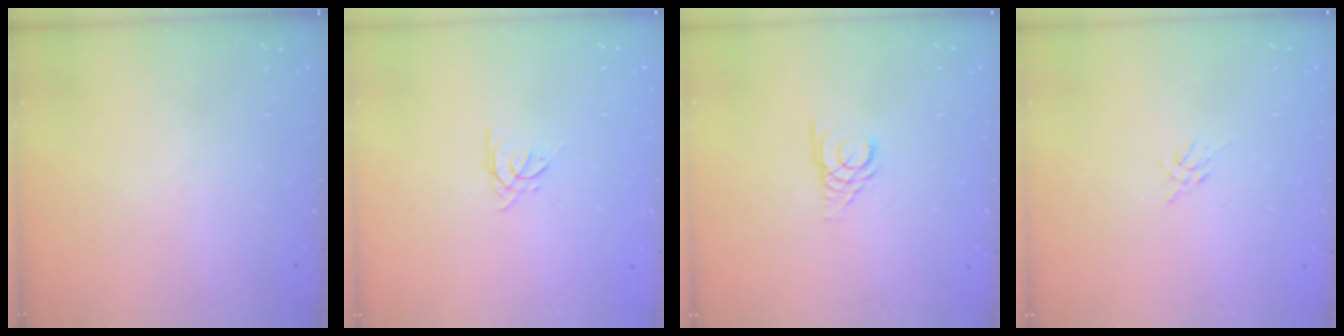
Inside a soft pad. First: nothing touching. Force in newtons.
{"total": 1.9, "press": 1.8, "slide": 0.5}
{"total": 3.2, "press": 3.1, "slide": 0.2}
{"total": 3.8, "press": 3.7, "slide": 0.8}